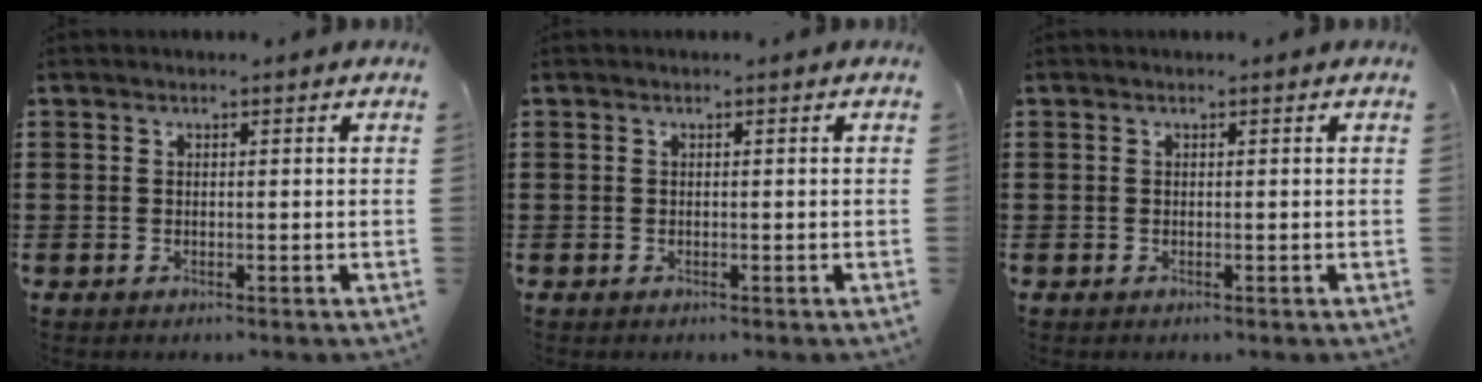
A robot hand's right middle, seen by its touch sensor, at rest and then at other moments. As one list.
[{"total": 0.0}, {"total": 0.0}]